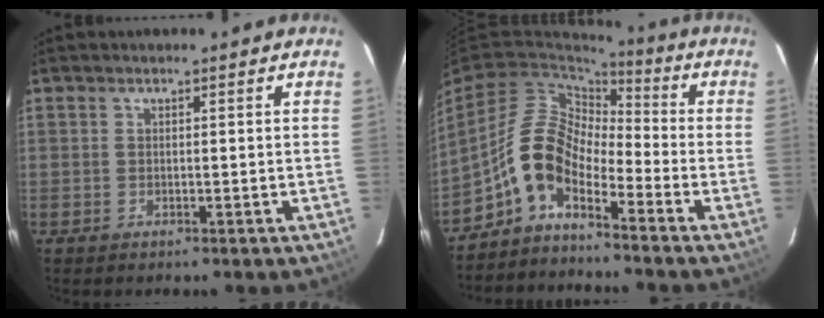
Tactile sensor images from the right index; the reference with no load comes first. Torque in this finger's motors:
{"motor_torque": [1.48, -0.66, 0.76, 0.12]}